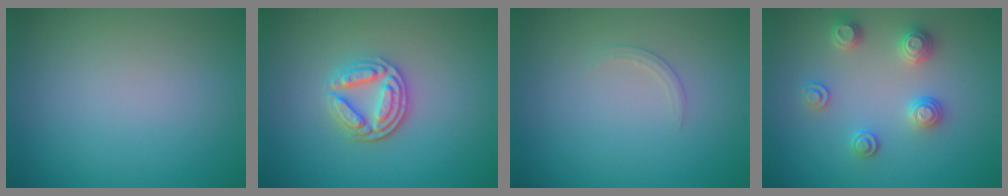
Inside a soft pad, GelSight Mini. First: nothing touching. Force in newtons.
{"total": 3.6, "press": 3.1, "slide": 1.8}
{"total": 1.0, "press": 1.0, "slide": 0.0}
{"total": 2.9, "press": 2.9, "slide": 0.2}